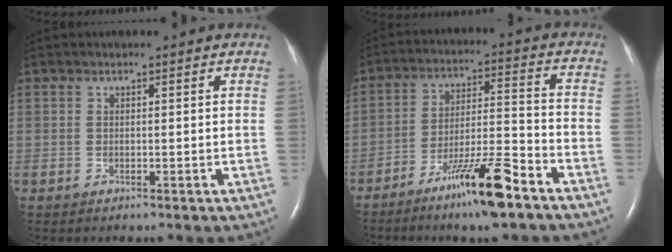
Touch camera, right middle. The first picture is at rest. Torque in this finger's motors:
{"motor_torque": [1.17, -0.97, 0.21, 0.12]}